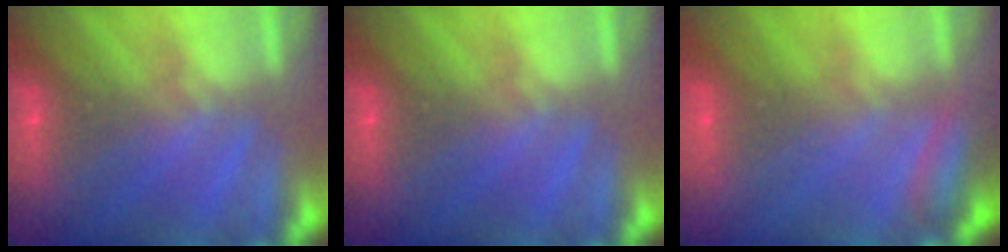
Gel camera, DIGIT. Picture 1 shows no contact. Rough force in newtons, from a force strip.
{"total": 0.0}
{"total": 2.8}